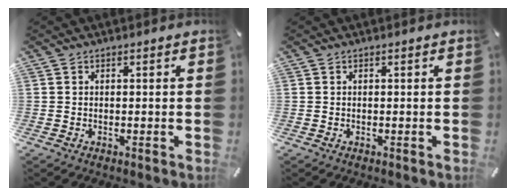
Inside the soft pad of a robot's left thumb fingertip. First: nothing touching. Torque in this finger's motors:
{"motor_torque": [-0.08, 0.07, -0.03, -0.05, 0.00]}